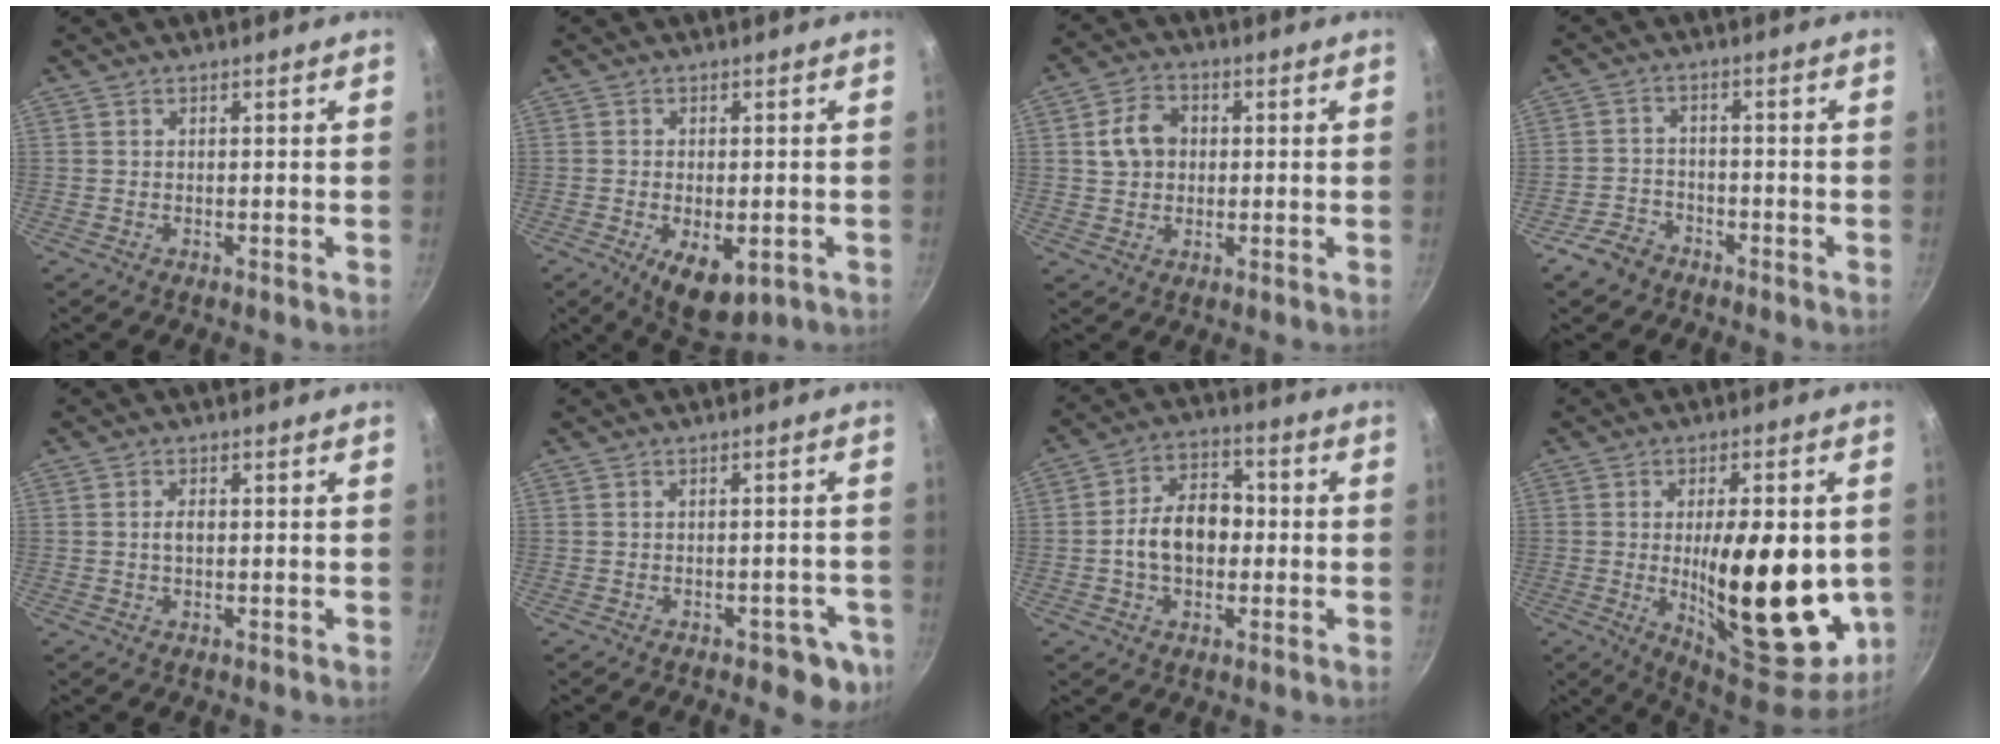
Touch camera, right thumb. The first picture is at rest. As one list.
[{"total": 8.8, "force": [-3.2, 4.5, 6.9], "torque": [-0.099, -0.005, -0.039]}, {"total": 7.0, "force": [1.0, 5.5, 4.2], "torque": [-0.061, 0.010, 0.014]}, {"total": 4.9, "force": [-3.7, 3.1, 1.3], "torque": [-0.017, 0.019, -0.069]}, {"total": 2.0, "force": [0.0, 1.2, 1.6], "torque": [-0.029, 0.003, -0.002]}, {"total": 5.3, "force": [-3.0, 2.7, 3.5], "torque": [-0.026, 0.020, -0.034]}, {"total": 11.3, "force": [-0.8, 7.6, 8.3], "torque": [-0.121, 0.029, -0.022]}, {"total": 24.9, "force": [-2.6, 9.7, 22.8], "torque": [-0.298, -0.032, -0.015]}]